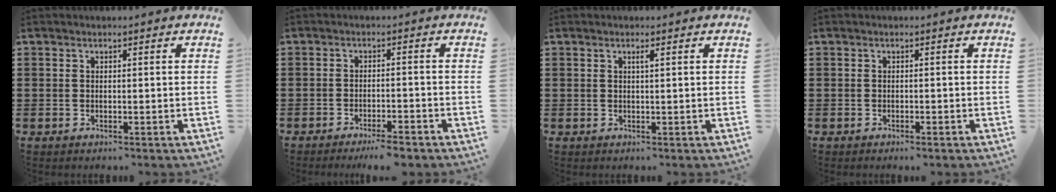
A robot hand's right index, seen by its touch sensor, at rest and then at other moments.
{"total": 3.1, "force": [-2.8, 0.0, 1.4], "torque": [-0.024, 0.000, -0.052]}
{"total": 0.8, "force": [0.3, 0.0, 0.7], "torque": [-0.013, -0.001, 0.005]}
{"total": 0.8, "force": [-0.6, 0.0, 0.5], "torque": [-0.012, -0.006, -0.010]}